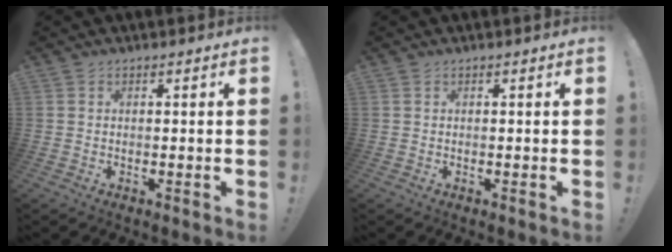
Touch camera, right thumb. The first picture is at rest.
{"total": 0.0}